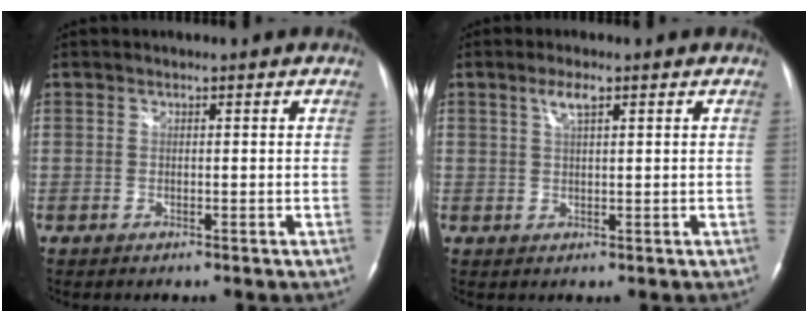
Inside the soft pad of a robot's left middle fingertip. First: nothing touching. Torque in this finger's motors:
{"motor_torque": [-0.01, 0.12, -0.32, -0.01]}